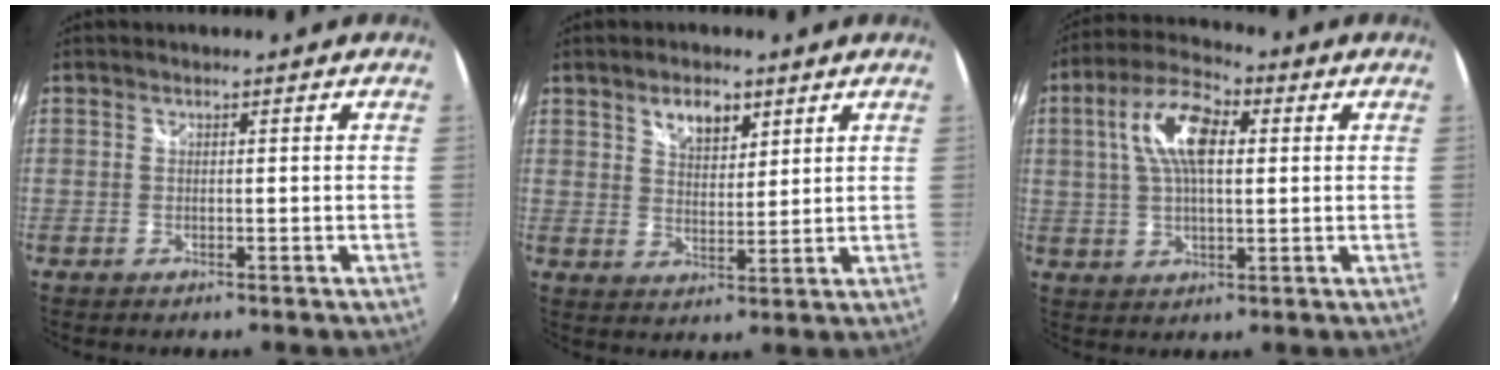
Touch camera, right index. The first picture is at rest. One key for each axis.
{"total": 5.9, "fx": 3.6, "fy": 3.1, "fz": 3.5, "tx": -0.052, "ty": 0.007, "tz": 0.064}
{"total": 11.3, "fx": 2.6, "fy": 5.0, "fz": 9.8, "tx": -0.188, "ty": 0.024, "tz": 0.043}